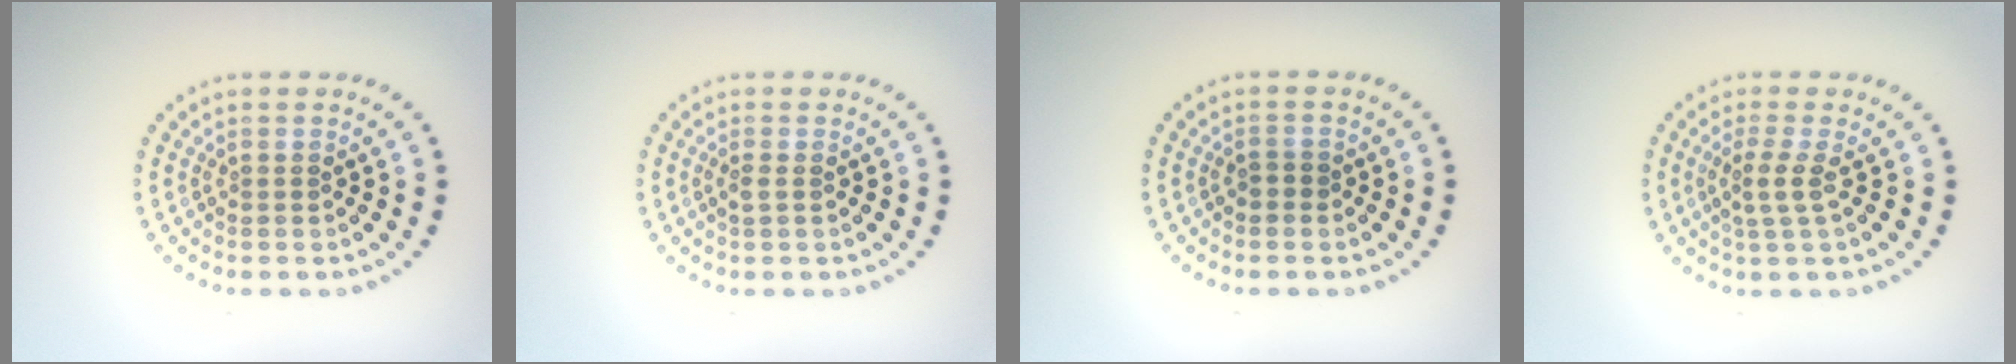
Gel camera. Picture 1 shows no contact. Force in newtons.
{"total": 0.9, "press": 0.8, "slide": 0.4}
{"total": 0.9, "press": 0.9, "slide": 0.1}
{"total": 2.0, "press": 1.5, "slide": 1.3}